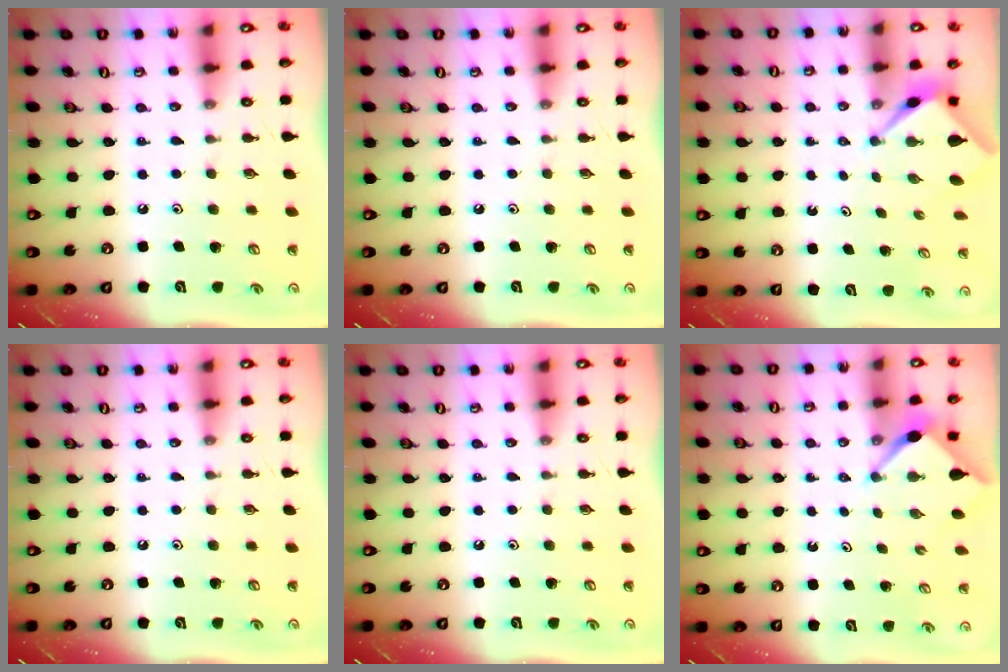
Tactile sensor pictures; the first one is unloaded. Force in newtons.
{"total": 0.0}
{"total": 2.7, "press": 2.7, "slide": 0.1}
{"total": 0.0}
{"total": 0.0}
{"total": 3.4, "press": 3.4, "slide": 0.3}